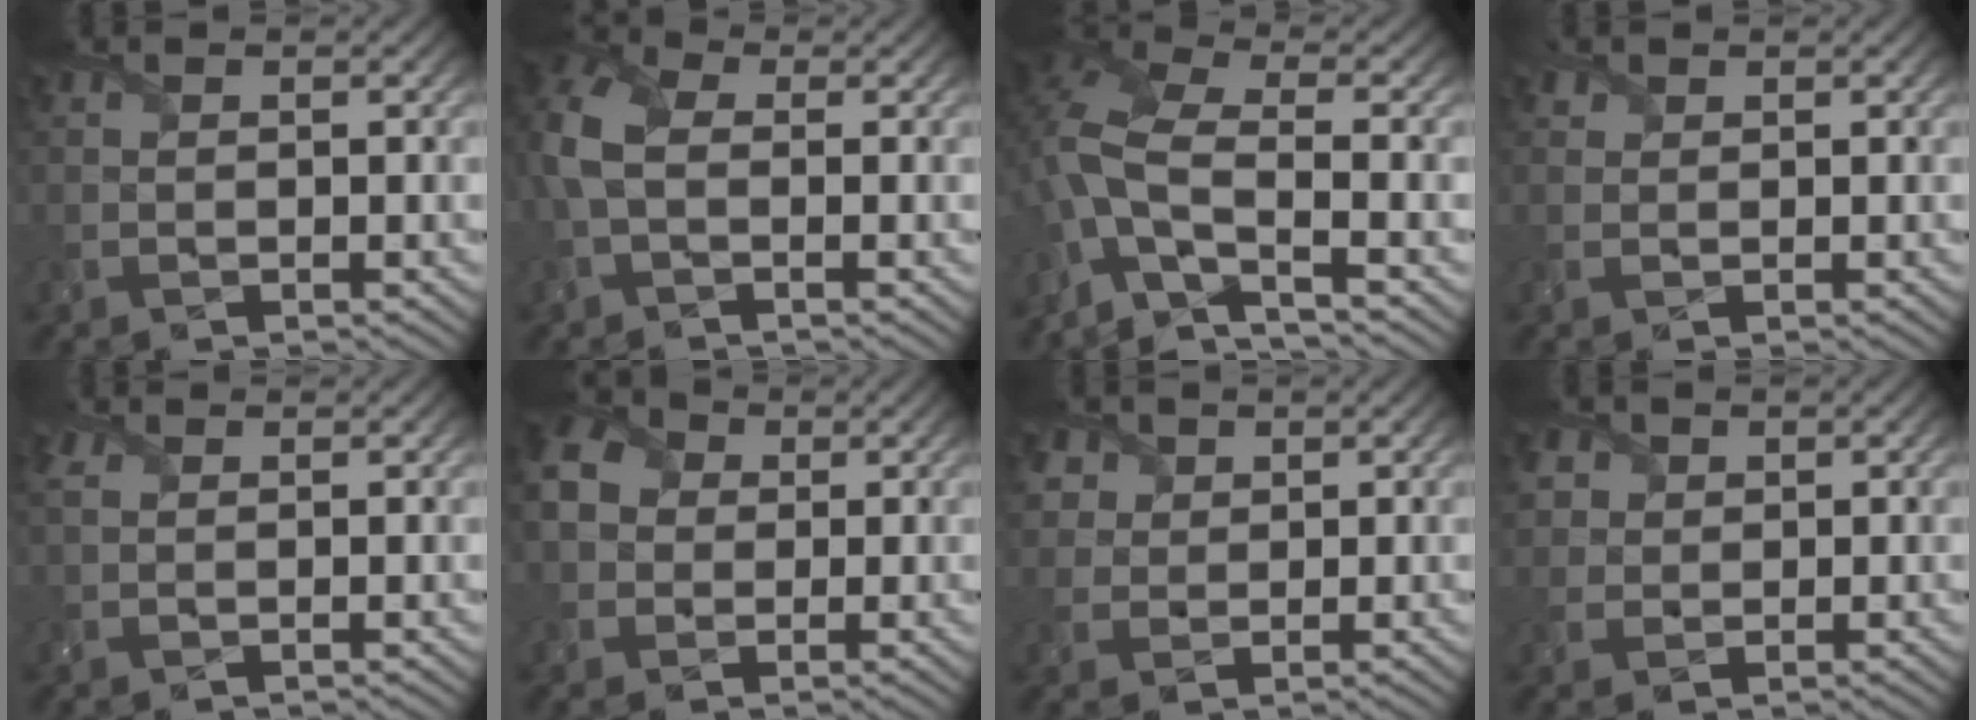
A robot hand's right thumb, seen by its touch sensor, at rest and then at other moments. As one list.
[{"total": 5.9, "force": [0.0, 3.8, 4.5], "torque": [-0.124, 0.007, -0.015]}, {"total": 8.4, "force": [-4.2, 2.8, 6.7], "torque": [-0.146, -0.003, -0.098]}, {"total": 1.1, "force": [0.9, 0.5, 0.0], "torque": [-0.001, 0.003, 0.018]}, {"total": 1.9, "force": [1.4, 0.9, 0.9], "torque": [-0.027, 0.008, 0.029]}, {"total": 6.1, "force": [0.7, 5.2, 3.0], "torque": [-0.088, 0.009, 0.005]}, {"total": 4.3, "force": [2.4, 3.3, 1.4], "torque": [-0.053, -0.005, 0.053]}, {"total": 3.7, "force": [1.7, 3.0, 1.1], "torque": [-0.046, -0.001, 0.038]}]